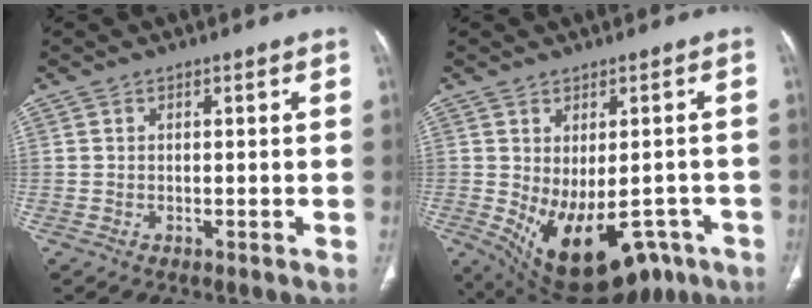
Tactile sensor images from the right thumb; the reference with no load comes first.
{"total": 18.5, "force": [-7.7, 10.2, 13.4], "torque": [-0.190, -0.003, -0.087]}